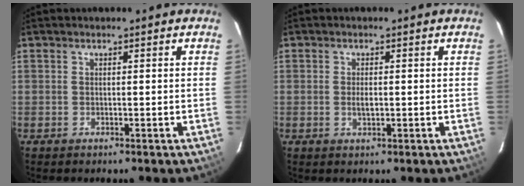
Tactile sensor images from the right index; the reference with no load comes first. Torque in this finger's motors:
{"motor_torque": [0.71, -0.05, 0.07, 0.05]}